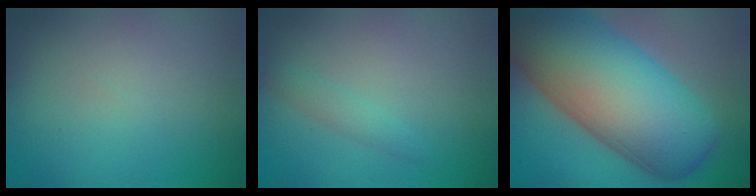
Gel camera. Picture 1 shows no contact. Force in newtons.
{"total": 1.1, "press": 1.1, "slide": 0.1}
{"total": 16.9, "press": 16.9, "slide": 0.9}